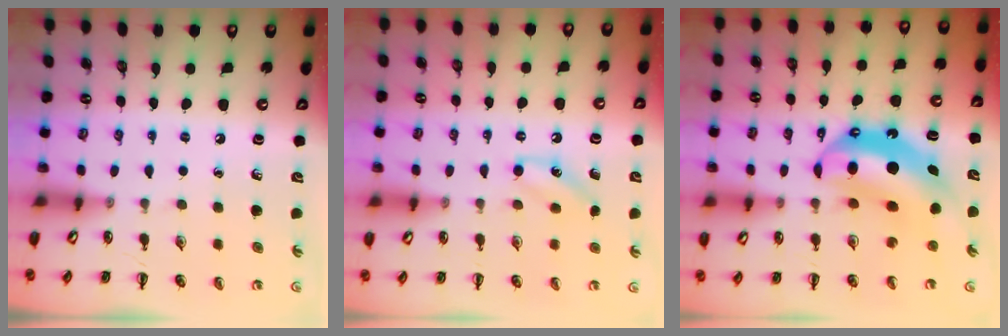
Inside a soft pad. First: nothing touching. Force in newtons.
{"total": 6.6, "press": 6.4, "slide": 1.6}
{"total": 10.9, "press": 10.7, "slide": 2.5}